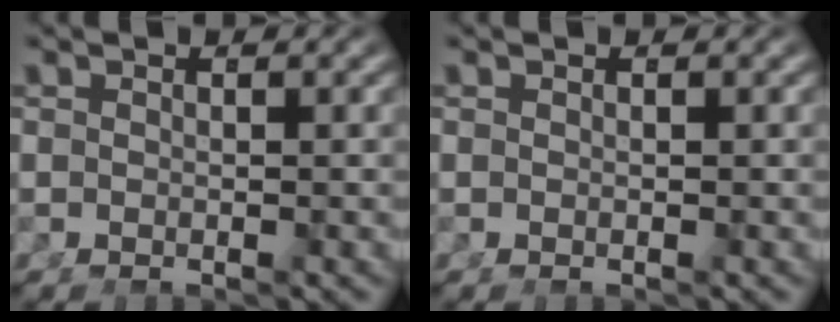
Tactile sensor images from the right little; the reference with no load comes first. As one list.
[{"total": 0.0}]